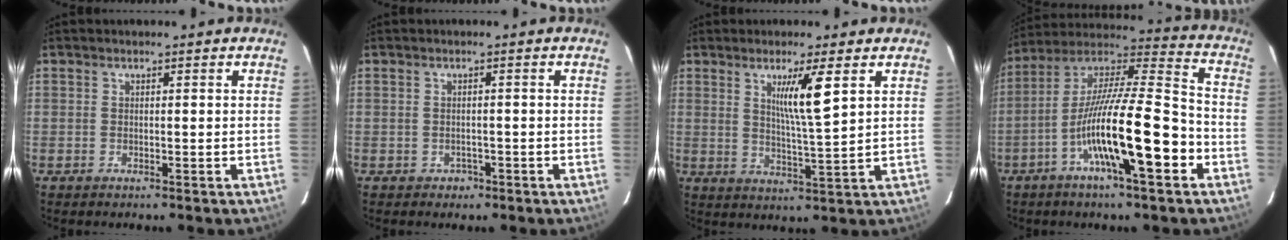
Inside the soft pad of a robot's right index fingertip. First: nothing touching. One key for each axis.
{"total": 1.5, "fx": -0.8, "fy": 1.3, "fz": 0.3, "tx": -0.003, "ty": 0.004, "tz": -0.009}
{"total": 7.0, "fx": 2.9, "fy": -0.6, "fz": 6.3, "tx": -0.110, "ty": -0.016, "tz": 0.053}
{"total": 18.0, "fx": -6.5, "fy": 1.9, "fz": 16.7, "tx": -0.300, "ty": 0.002, "tz": -0.114}